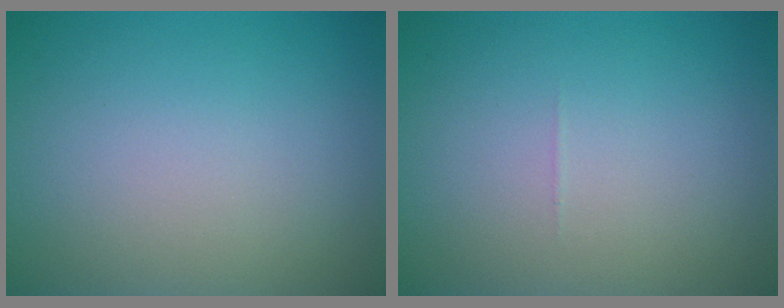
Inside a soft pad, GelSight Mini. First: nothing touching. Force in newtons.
{"total": 0.0}